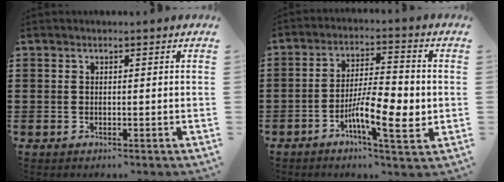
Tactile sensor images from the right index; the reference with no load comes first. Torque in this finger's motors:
{"motor_torque": [2.14, 0.00, 0.36, 0.21]}